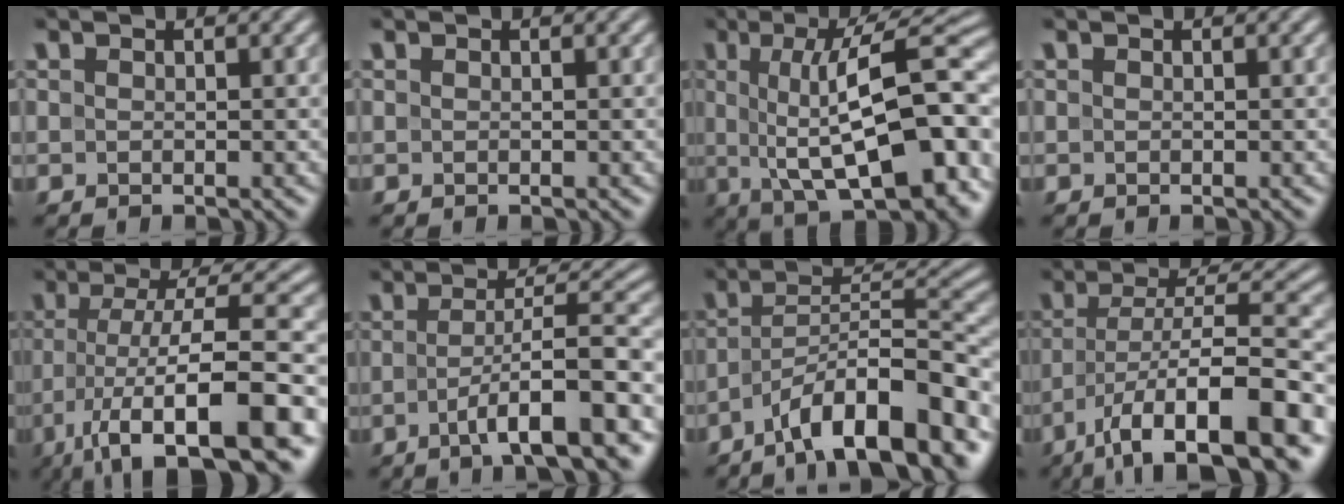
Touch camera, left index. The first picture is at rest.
{"total": 0.0}
{"total": 13.6, "force": [-0.1, 4.8, 12.7], "torque": [-0.167, 0.008, -0.007]}
{"total": 0.0}
{"total": 12.5, "force": [-5.6, 3.7, 10.6], "torque": [-0.167, 0.000, -0.090]}
{"total": 9.4, "force": [-3.6, 2.0, 8.5], "torque": [-0.116, 0.010, -0.057]}
{"total": 12.0, "force": [-7.3, 3.4, 8.9], "torque": [-0.120, 0.020, -0.130]}
{"total": 12.8, "force": [-6.8, 3.8, 10.1], "torque": [-0.161, 0.006, -0.113]}